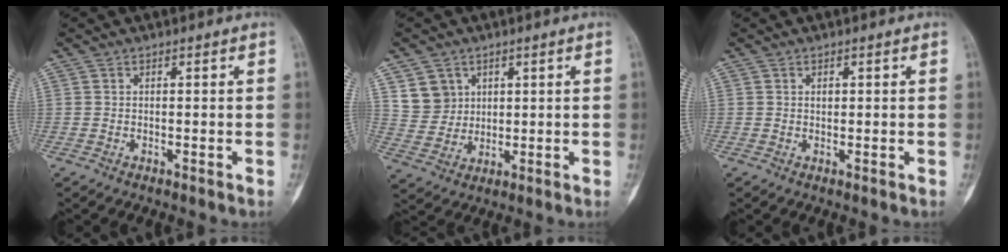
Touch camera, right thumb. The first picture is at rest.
{"total": 6.6, "force": [3.0, 5.7, 1.4], "torque": [0.000, -0.020, 0.064]}
{"total": 0.8, "force": [0.3, 0.6, 0.5], "torque": [-0.006, 0.001, 0.006]}